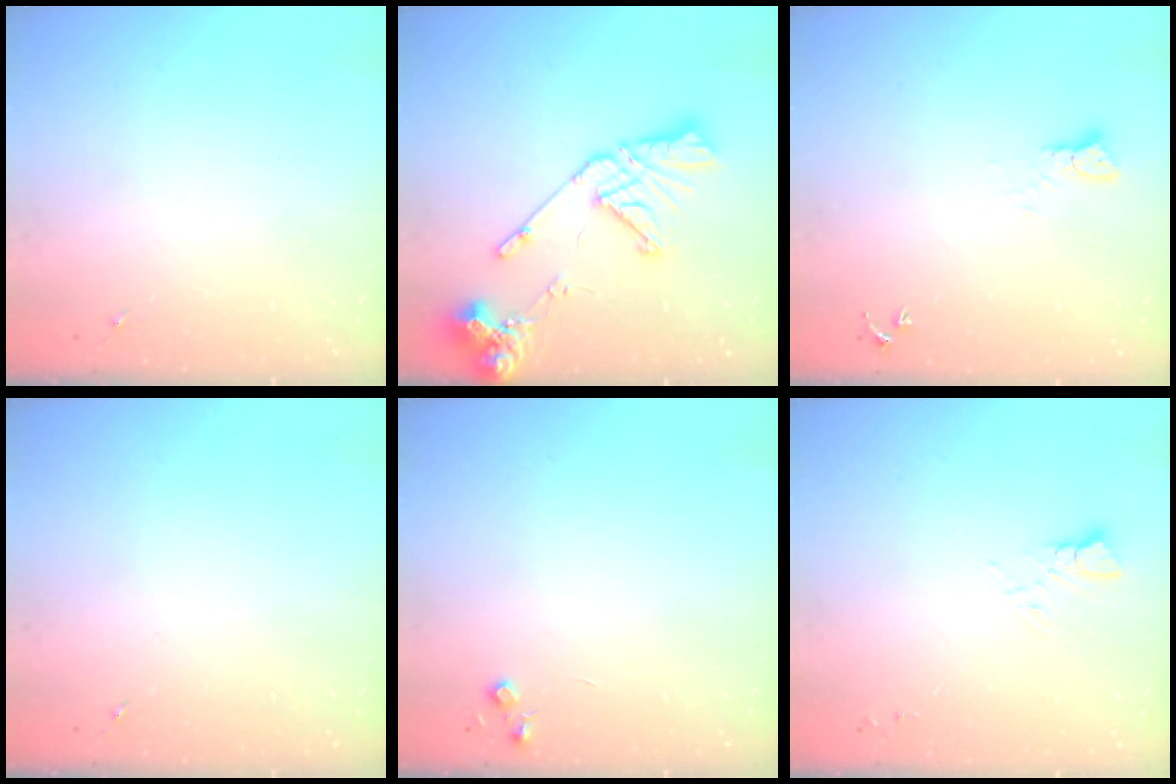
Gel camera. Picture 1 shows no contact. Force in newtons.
{"total": 16.1, "press": 16.0, "slide": 2.0}
{"total": 3.2, "press": 3.2, "slide": 0.1}
{"total": 0.0}
{"total": 4.4, "press": 4.3, "slide": 0.5}
{"total": 4.1, "press": 4.1, "slide": 0.4}